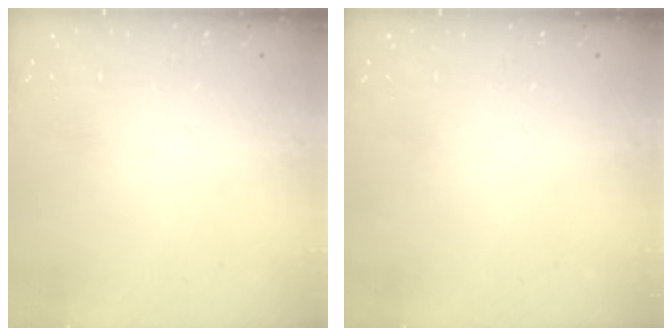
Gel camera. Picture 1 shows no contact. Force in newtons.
{"total": 0.0}